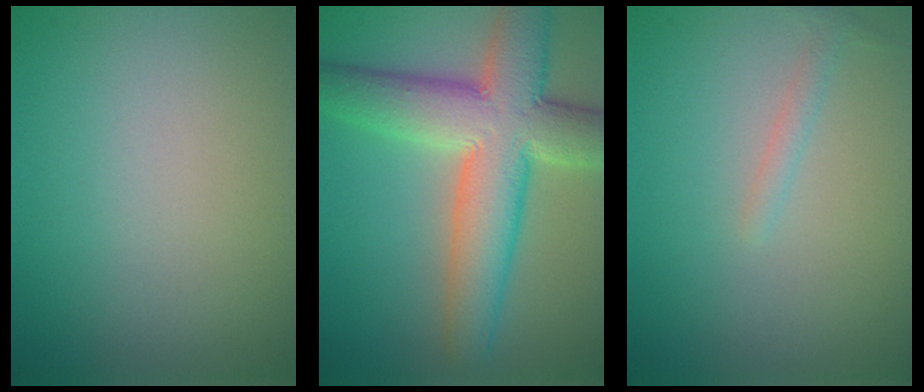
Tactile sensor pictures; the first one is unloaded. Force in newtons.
{"total": 9.8, "press": 9.8, "slide": 0.5}
{"total": 0.9, "press": 0.9, "slide": 0.0}